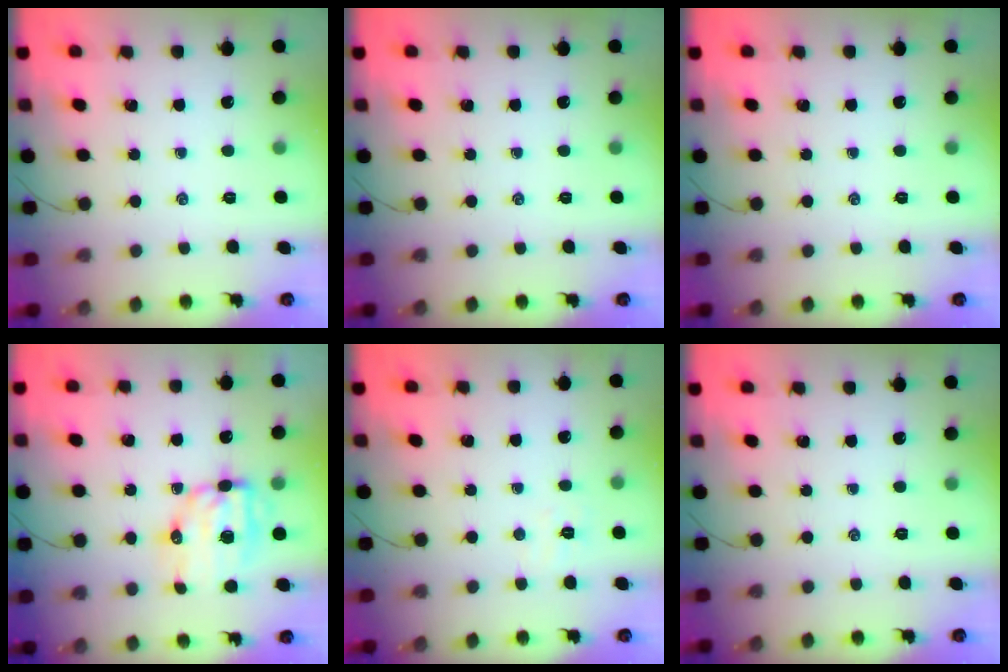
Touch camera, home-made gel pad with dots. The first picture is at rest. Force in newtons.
{"total": 0.0}
{"total": 0.0}
{"total": 9.6, "press": 9.4, "slide": 2.1}
{"total": 4.4, "press": 4.3, "slide": 1.0}
{"total": 0.0}